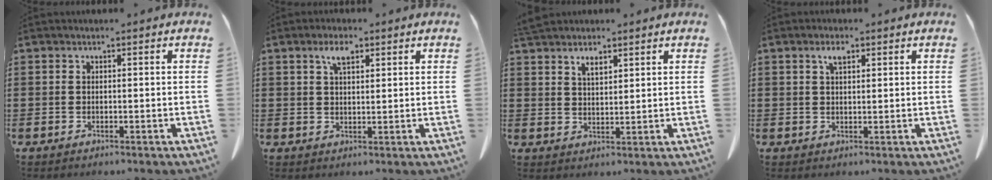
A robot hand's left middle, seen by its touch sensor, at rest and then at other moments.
{"total": 3.6, "force": [2.2, 1.4, 2.6], "torque": [-0.049, 0.002, 0.036]}
{"total": 3.0, "force": [2.5, 0.9, 1.5], "torque": [-0.034, 0.002, 0.046]}
{"total": 2.5, "force": [1.4, 0.9, 1.8], "torque": [-0.032, 0.000, 0.024]}